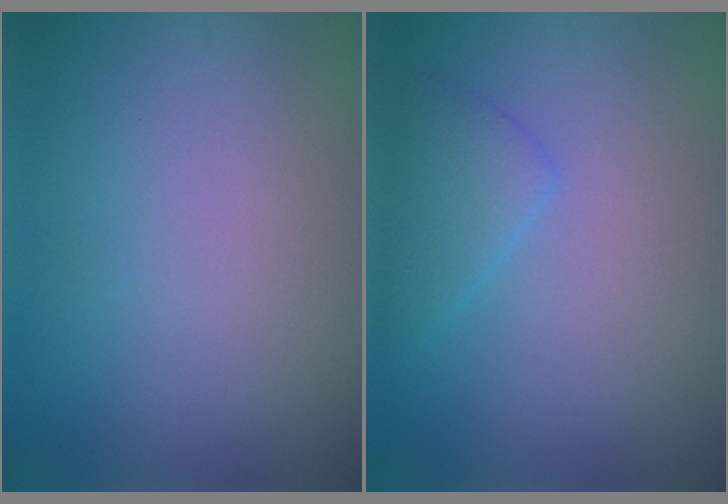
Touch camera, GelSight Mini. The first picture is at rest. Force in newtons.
{"total": 2.3, "press": 2.3, "slide": 0.2}